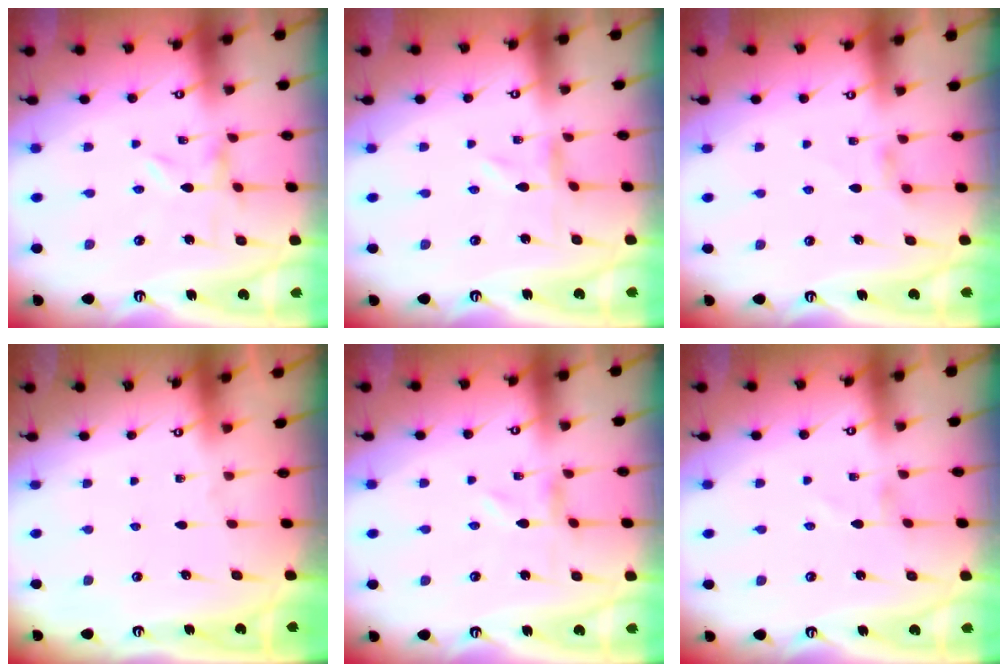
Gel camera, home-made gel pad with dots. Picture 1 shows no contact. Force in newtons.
{"total": 0.0}
{"total": 1.6, "press": 1.6, "slide": 0.4}
{"total": 0.0}
{"total": 0.0}
{"total": 0.7, "press": 0.6, "slide": 0.1}